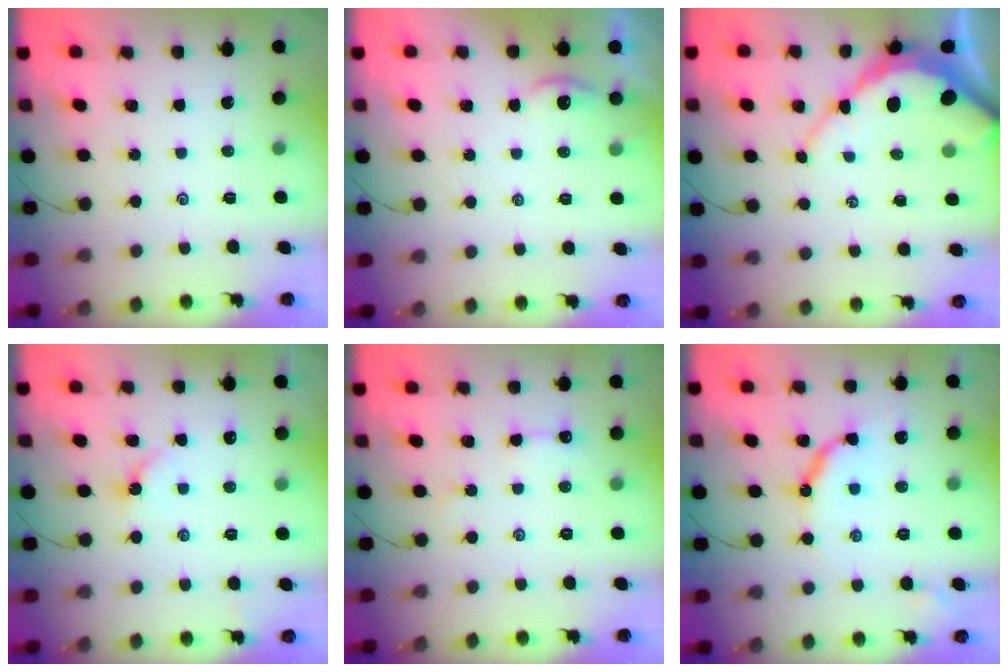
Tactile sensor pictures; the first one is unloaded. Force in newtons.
{"total": 2.6, "press": 2.6, "slide": 0.3}
{"total": 8.7, "press": 8.6, "slide": 0.9}
{"total": 2.7, "press": 2.7, "slide": 0.4}
{"total": 3.0, "press": 3.0, "slide": 0.4}
{"total": 9.3, "press": 9.3, "slide": 0.1}